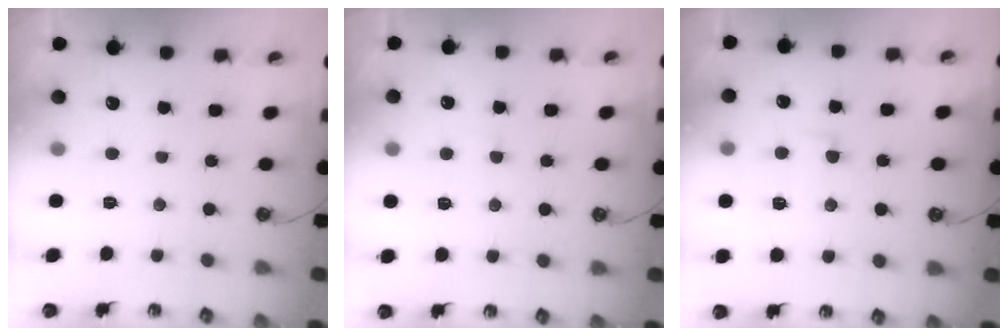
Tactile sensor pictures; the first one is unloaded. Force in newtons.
{"total": 0.6, "press": 0.4, "slide": 0.5}
{"total": 1.5, "press": 0.7, "slide": 1.3}